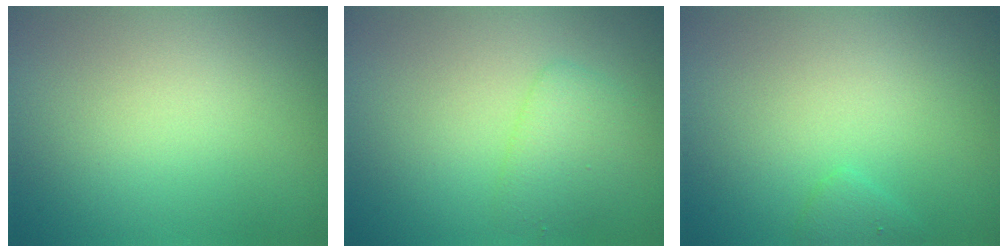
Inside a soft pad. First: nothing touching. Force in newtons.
{"total": 2.2, "press": 2.2, "slide": 0.2}
{"total": 1.1, "press": 1.0, "slide": 0.1}